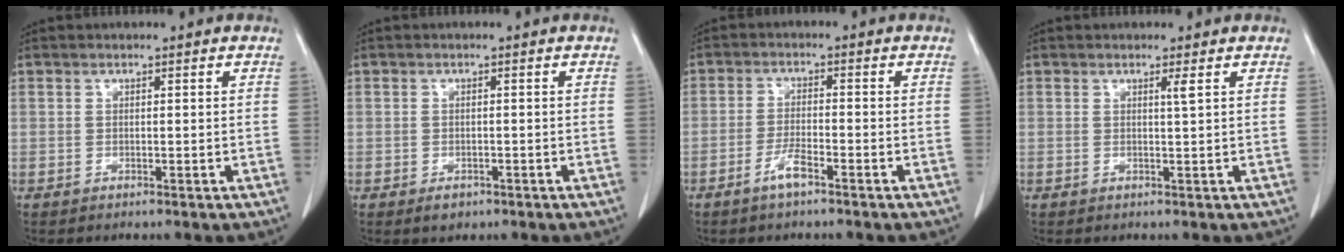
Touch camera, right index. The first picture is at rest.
{"total": 1.9, "force": [-1.1, 1.4, 0.7], "torque": [-0.009, 0.002, -0.007]}
{"total": 3.5, "force": [-2.4, 0.5, 2.5], "torque": [-0.052, 0.000, -0.046]}
{"total": 1.1, "force": [0.5, -0.3, 0.8], "torque": [-0.024, -0.006, 0.012]}